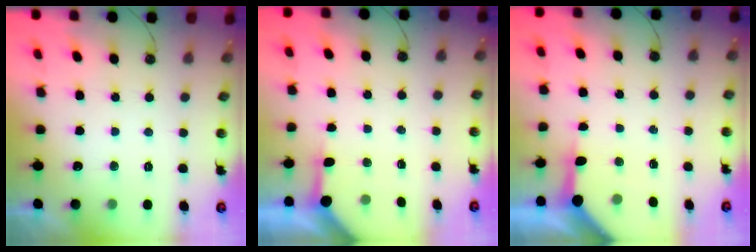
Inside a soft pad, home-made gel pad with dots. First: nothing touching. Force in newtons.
{"total": 3.6, "press": 3.5, "slide": 0.5}
{"total": 6.4, "press": 6.4, "slide": 0.6}